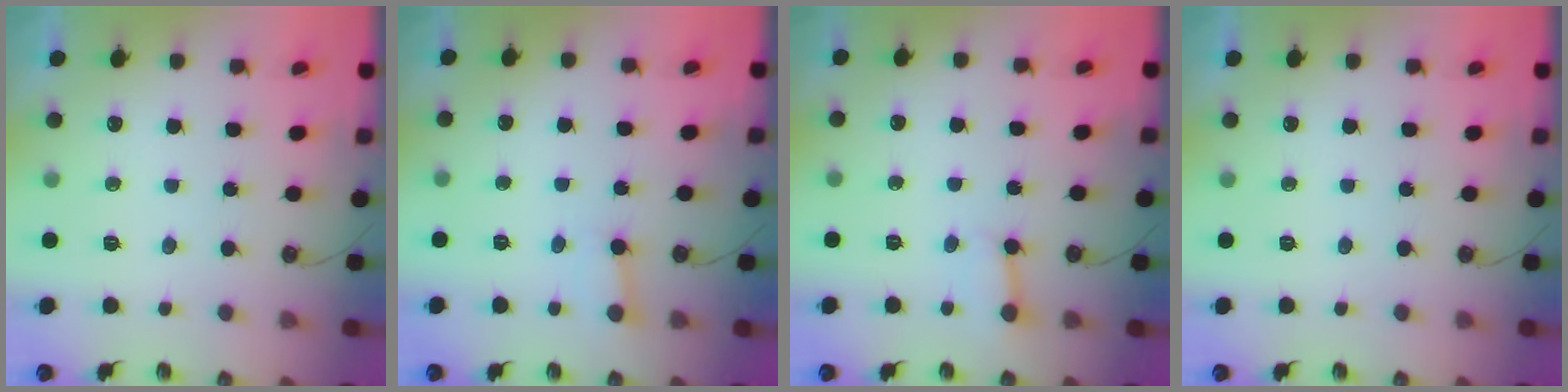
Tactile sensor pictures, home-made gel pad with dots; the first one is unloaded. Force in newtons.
{"total": 2.3, "press": 2.3, "slide": 0.2}
{"total": 2.9, "press": 2.9, "slide": 0.4}
{"total": 0.0}